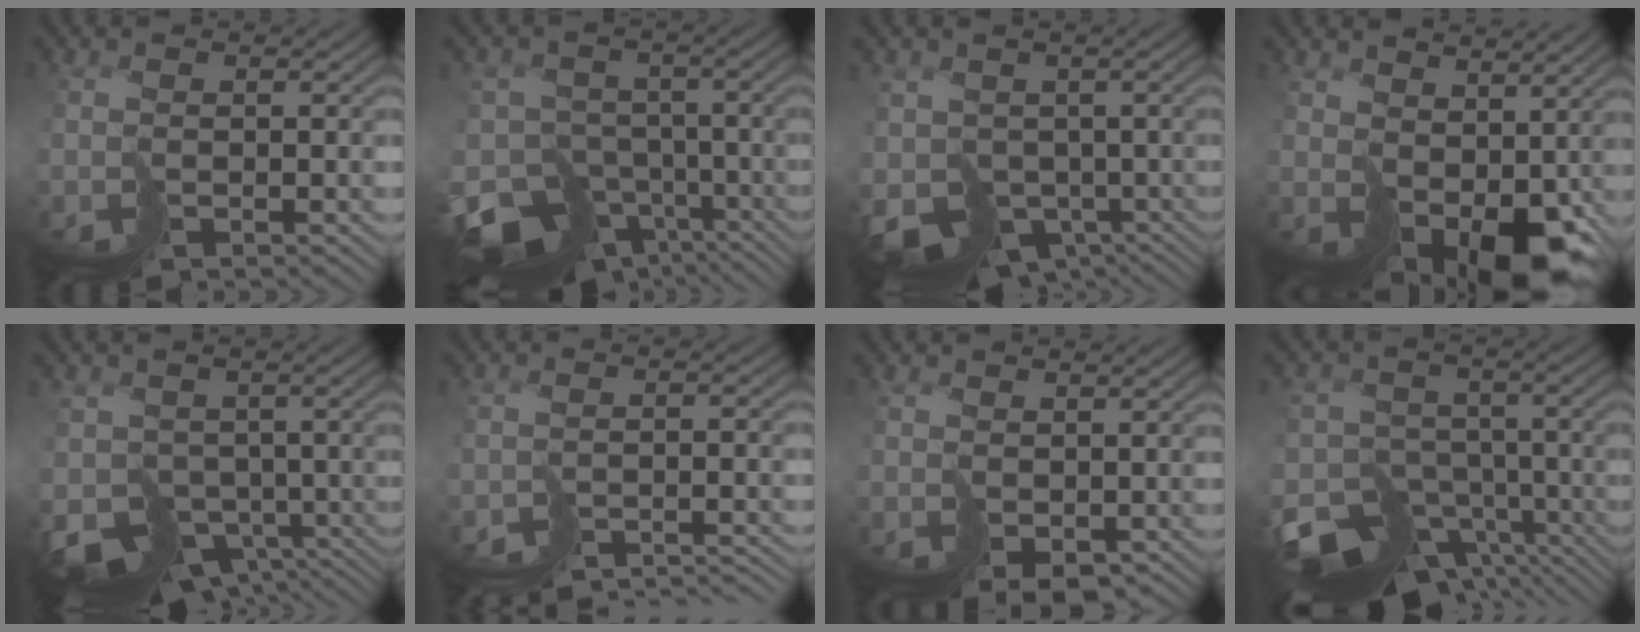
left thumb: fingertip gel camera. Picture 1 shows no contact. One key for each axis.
{"total": 12.9, "fx": -8.0, "fy": 8.5, "fz": 5.6, "tx": -0.137, "ty": -0.037, "tz": -0.099}
{"total": 7.4, "fx": -1.2, "fy": 6.2, "fz": 3.8, "tx": -0.088, "ty": -0.032, "tz": -0.009}
{"total": 10.3, "fx": 1.9, "fy": 6.8, "fz": 7.5, "tx": -0.141, "ty": -0.039, "tz": 0.074}
{"total": 7.5, "fx": -1.9, "fy": 6.2, "fz": 3.7, "tx": -0.079, "ty": -0.027, "tz": -0.024}
{"total": 6.4, "fx": -6.3, "fy": 0.9, "fz": 0.6, "tx": 0.004, "ty": -0.005, "tz": -0.086}
{"total": 3.2, "fx": 0.4, "fy": 2.2, "fz": 2.2, "tx": -0.057, "ty": -0.016, "tz": 0.021}
{"total": 12.6, "fx": -8.2, "fy": 7.6, "fz": 6.0, "tx": -0.139, "ty": -0.039, "tz": -0.110}